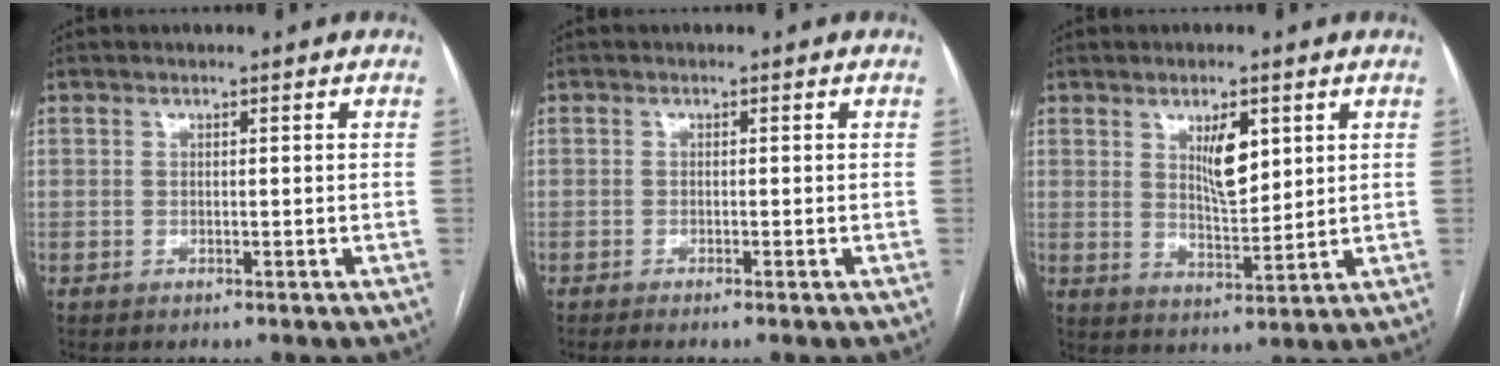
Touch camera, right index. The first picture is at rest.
{"total": 1.5, "force": [-1.1, -0.3, 0.9], "torque": [-0.014, -0.001, -0.018]}
{"total": 6.2, "force": [2.5, 2.1, 5.3], "torque": [-0.094, -0.006, 0.050]}